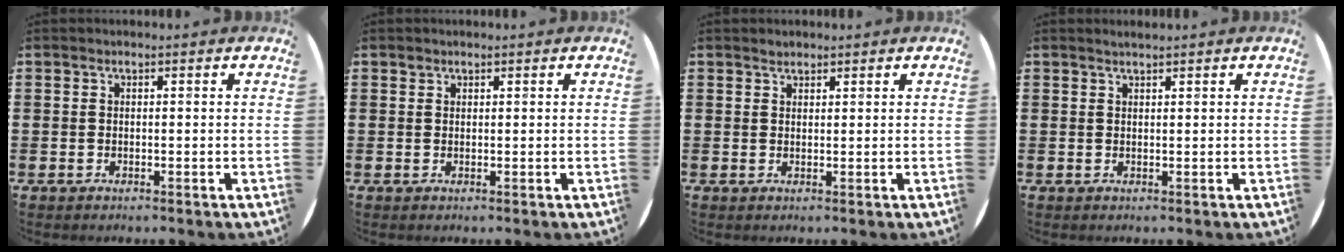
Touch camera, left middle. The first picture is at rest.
{"total": 0.5, "force": [0.4, 0.2, 0.0], "torque": [0.008, 0.000, 0.007]}
{"total": 1.1, "force": [1.0, 0.3, 0.1], "torque": [-0.002, 0.002, 0.020]}
{"total": 0.8, "force": [0.7, -0.1, 0.2], "torque": [-0.002, -0.001, 0.014]}